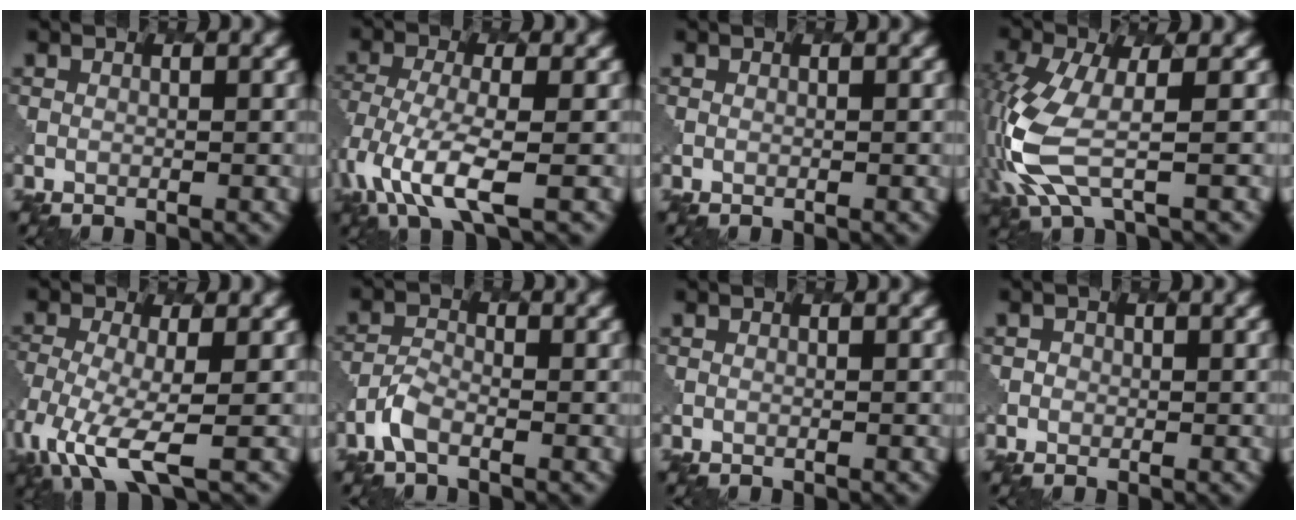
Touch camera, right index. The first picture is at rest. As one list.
[{"total": 6.2, "force": [-3.0, 2.0, 5.0], "torque": [-0.116, -0.017, -0.061]}, {"total": 0.0}, {"total": 6.6, "force": [-1.7, 2.6, 5.9], "torque": [-0.175, -0.014, -0.036]}, {"total": 6.6, "force": [-2.8, 2.5, 5.4], "torque": [-0.131, -0.020, -0.055]}, {"total": 2.2, "force": [-1.6, 1.0, 1.1], "torque": [-0.033, 0.000, -0.036]}, {"total": 0.0}, {"total": 1.0, "force": [-0.2, 1.0, -0.1], "torque": [0.010, 0.000, -0.001]}]